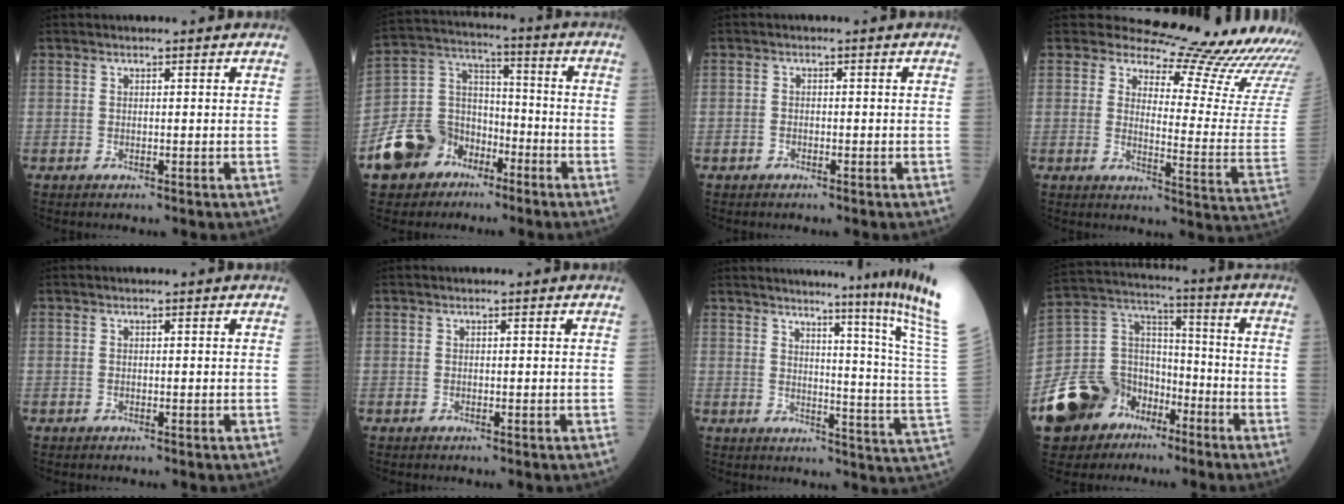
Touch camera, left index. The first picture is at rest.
{"total": 12.3, "force": [-7.1, 8.9, 4.6], "torque": [-0.116, 0.021, -0.131]}
{"total": 1.1, "force": [-0.7, 0.8, 0.2], "torque": [-0.005, 0.004, -0.011]}
{"total": 21.7, "force": [21.1, 1.1, 5.0], "torque": [-0.071, -0.153, 0.231]}
{"total": 0.0}
{"total": 0.0}
{"total": 16.0, "force": [12.3, -5.1, 8.7], "torque": [-0.116, -0.117, 0.138]}
{"total": 18.4, "force": [-10.6, 12.5, 8.3], "torque": [-0.186, 0.036, -0.185]}